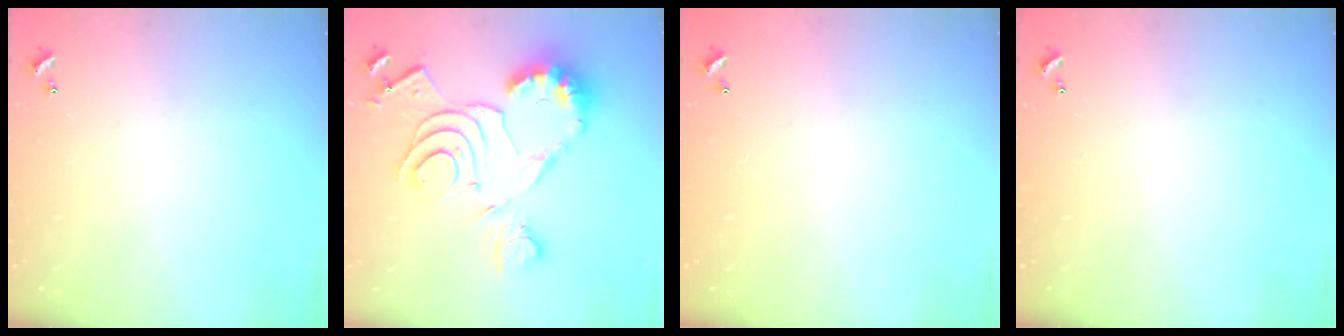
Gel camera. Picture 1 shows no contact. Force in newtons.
{"total": 17.3, "press": 17.1, "slide": 2.1}
{"total": 2.9, "press": 2.9, "slide": 0.1}
{"total": 0.0}